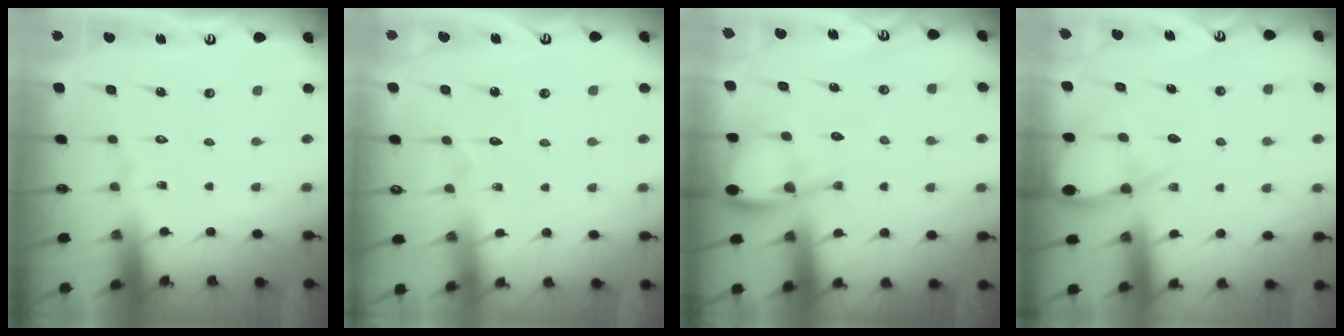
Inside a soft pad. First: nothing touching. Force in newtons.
{"total": 2.8, "press": 2.8, "slide": 0.3}
{"total": 7.8, "press": 7.8, "slide": 0.8}
{"total": 7.3, "press": 7.2, "slide": 0.9}